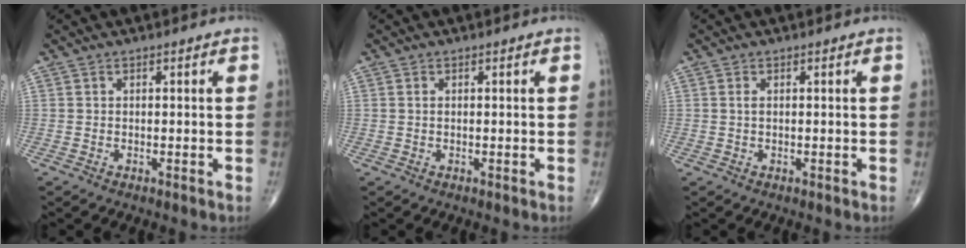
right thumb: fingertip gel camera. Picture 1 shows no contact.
{"total": 0.5, "force": [0.1, 0.3, 0.4], "torque": [-0.009, 0.004, 0.002]}
{"total": 0.9, "force": [0.2, 0.4, 0.8], "torque": [-0.017, 0.003, 0.004]}